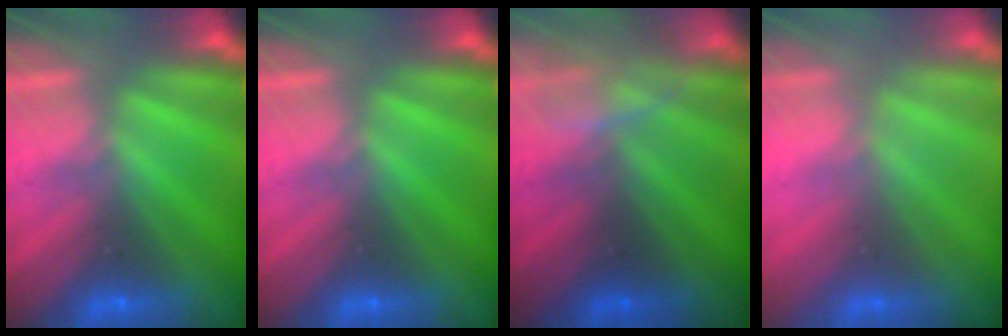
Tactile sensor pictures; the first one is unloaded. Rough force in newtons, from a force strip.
{"total": 0.0}
{"total": 2.4}
{"total": 2.5}